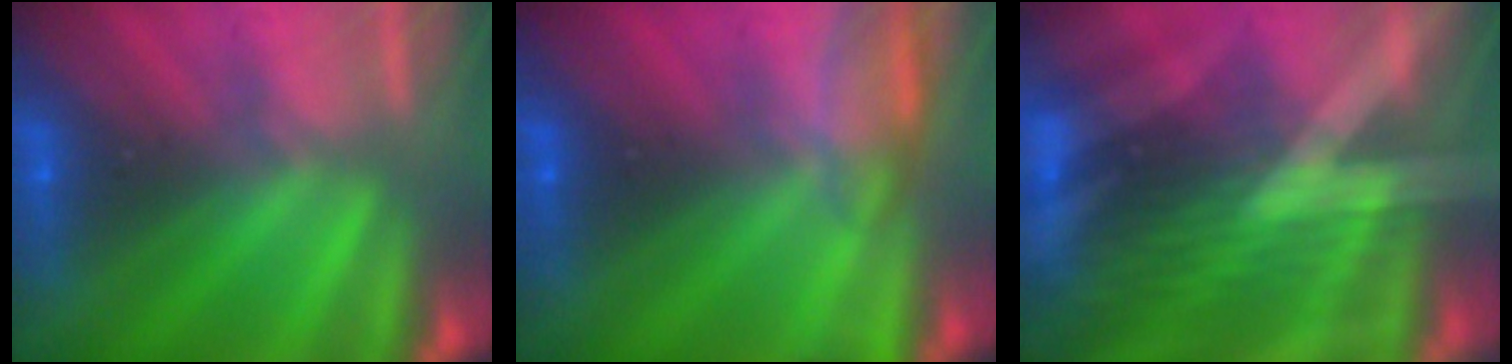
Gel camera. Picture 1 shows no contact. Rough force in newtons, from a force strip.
{"total": 5.3}
{"total": 3.0}